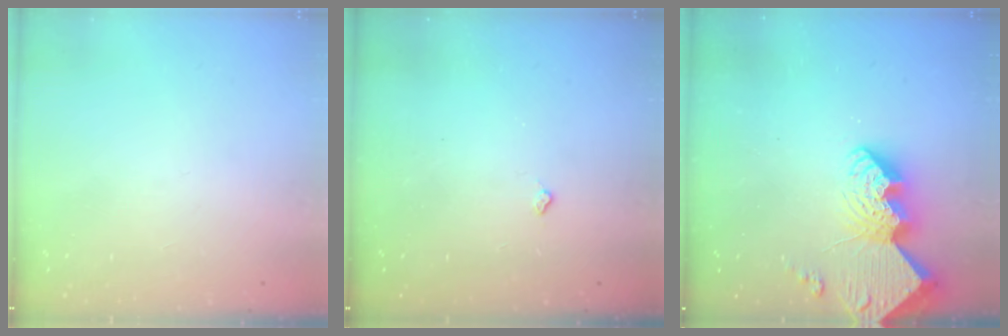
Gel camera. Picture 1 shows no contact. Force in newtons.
{"total": 2.7, "press": 2.6, "slide": 0.4}
{"total": 13.1, "press": 13.0, "slide": 0.8}